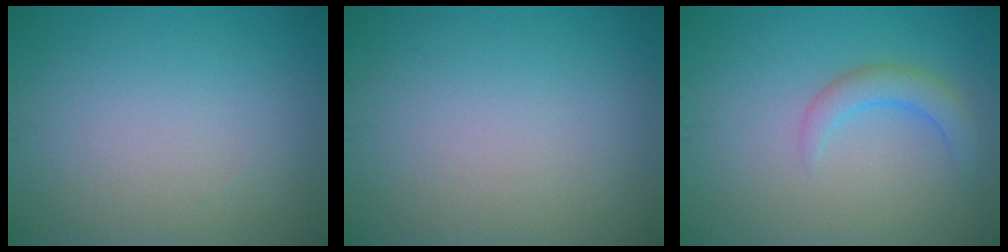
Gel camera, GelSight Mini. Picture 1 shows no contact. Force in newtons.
{"total": 0.0}
{"total": 2.4, "press": 2.4, "slide": 0.3}